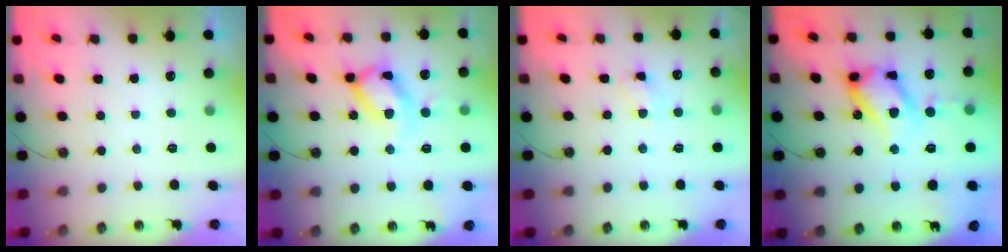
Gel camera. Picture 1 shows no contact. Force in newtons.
{"total": 14.9, "press": 14.9, "slide": 1.2}
{"total": 4.1, "press": 4.1, "slide": 0.5}
{"total": 22.7, "press": 22.6, "slide": 2.1}